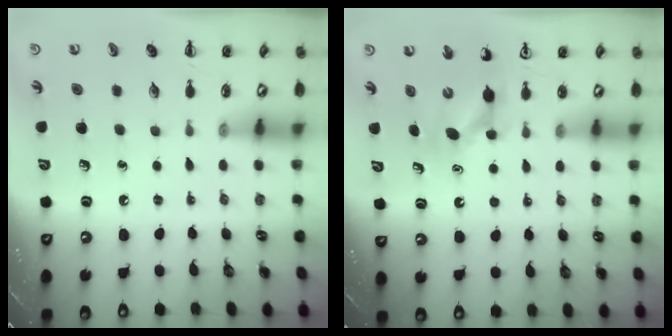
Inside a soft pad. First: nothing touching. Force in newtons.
{"total": 3.7, "press": 3.6, "slide": 0.8}